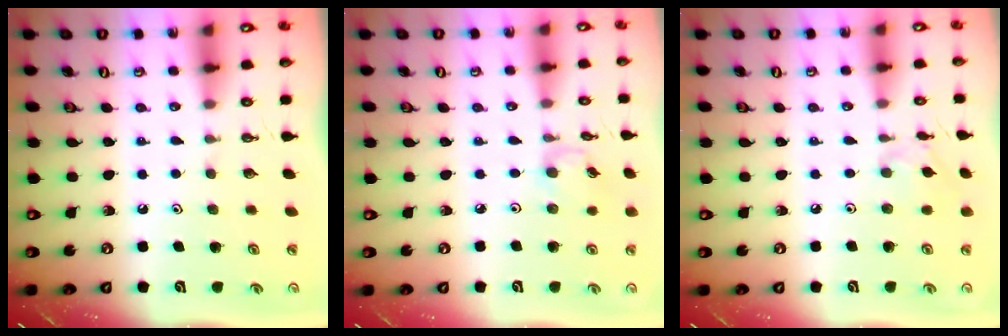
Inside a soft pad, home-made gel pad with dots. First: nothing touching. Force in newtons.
{"total": 2.9, "press": 2.9, "slide": 0.1}
{"total": 4.5, "press": 4.5, "slide": 0.4}